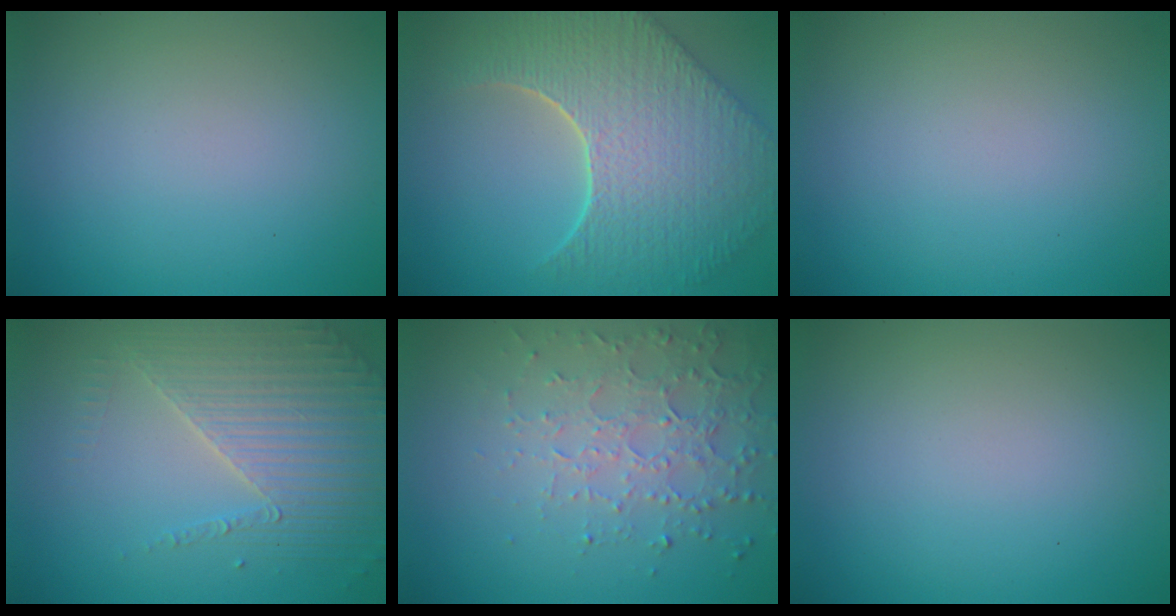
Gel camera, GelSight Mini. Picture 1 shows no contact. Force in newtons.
{"total": 9.5, "press": 6.8, "slide": 6.7}
{"total": 0.0}
{"total": 3.9, "press": 3.7, "slide": 1.3}
{"total": 4.5, "press": 3.3, "slide": 3.1}
{"total": 0.0}